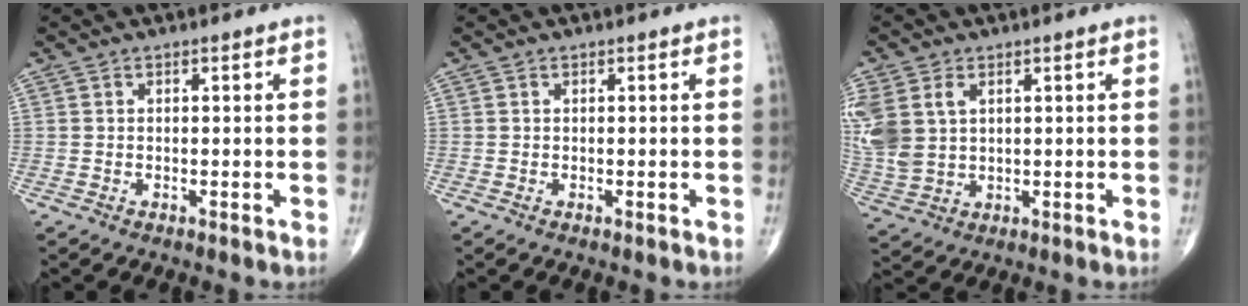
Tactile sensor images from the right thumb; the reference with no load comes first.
{"total": 0.0}
{"total": 12.0, "force": [3.2, 8.4, 8.0], "torque": [-0.207, -0.001, 0.077]}